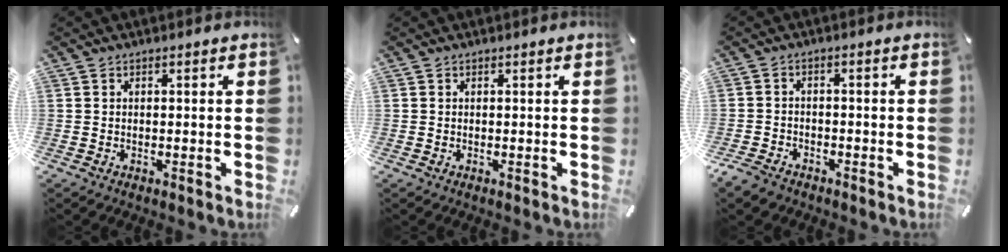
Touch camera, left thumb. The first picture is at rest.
{"total": 0.0}
{"total": 3.7, "force": [-3.0, 1.9, 0.9], "torque": [-0.035, 0.012, -0.064]}